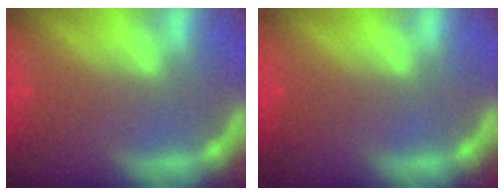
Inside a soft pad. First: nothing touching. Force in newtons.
{"total": 0.0}